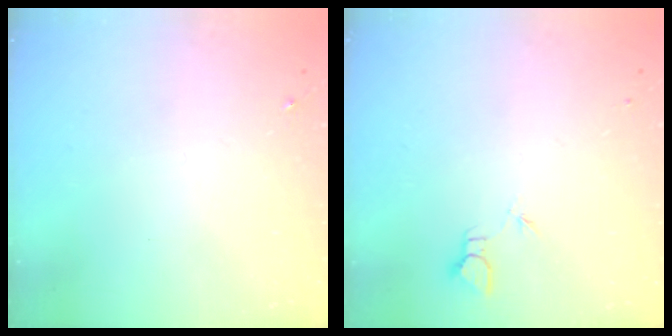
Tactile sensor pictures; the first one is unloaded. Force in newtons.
{"total": 2.0, "press": 2.0, "slide": 0.1}